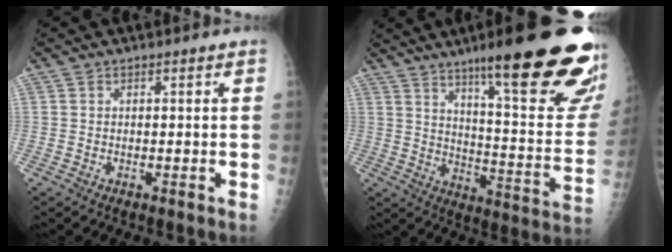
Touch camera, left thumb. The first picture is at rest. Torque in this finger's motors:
{"motor_torque": [2.23, 0.85, 1.56, -1.20, 0.37]}